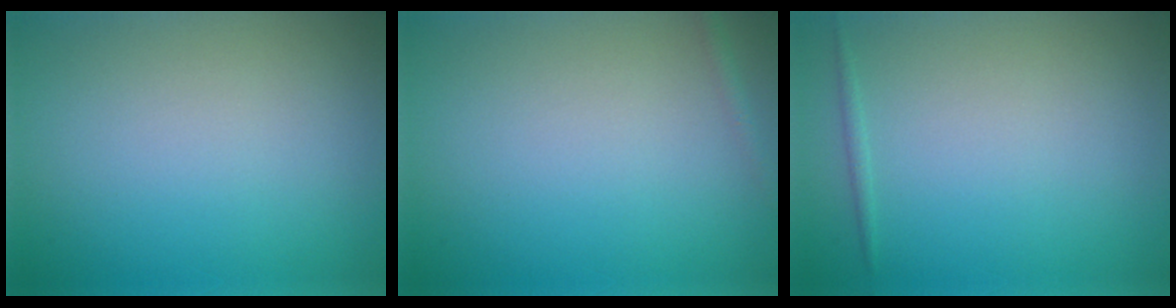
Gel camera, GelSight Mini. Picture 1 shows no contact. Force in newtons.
{"total": 0.7, "press": 0.7, "slide": 0.0}
{"total": 0.6, "press": 0.6, "slide": 0.0}